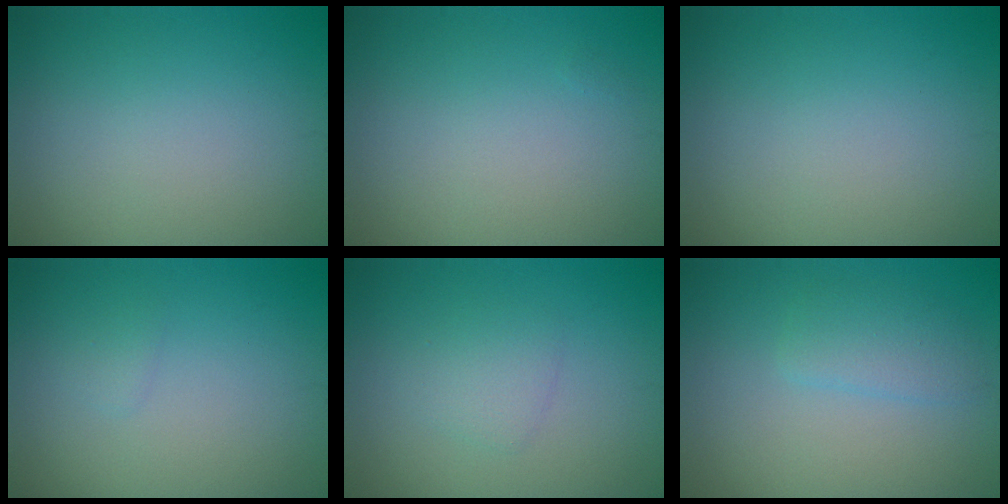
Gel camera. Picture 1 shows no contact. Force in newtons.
{"total": 0.0}
{"total": 0.0}
{"total": 0.5, "press": 0.5, "slide": 0.0}
{"total": 1.5, "press": 1.5, "slide": 0.0}
{"total": 2.1, "press": 2.1, "slide": 0.1}